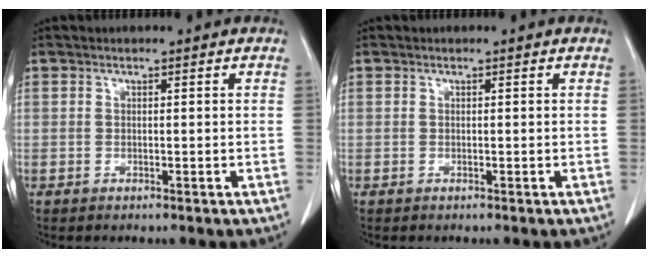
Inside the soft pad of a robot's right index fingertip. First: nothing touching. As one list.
[{"total": 0.0}]